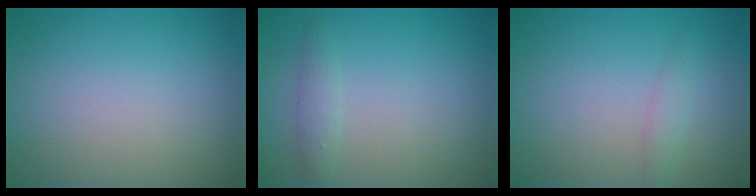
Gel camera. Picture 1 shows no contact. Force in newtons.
{"total": 1.4, "press": 1.4, "slide": 0.1}
{"total": 1.3, "press": 1.3, "slide": 0.0}